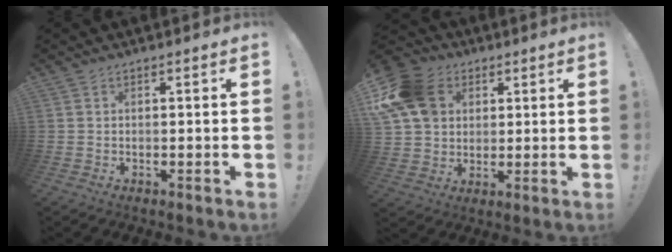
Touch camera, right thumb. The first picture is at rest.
{"total": 17.4, "force": [5.8, 13.7, 9.0], "torque": [-0.159, -0.014, 0.115]}